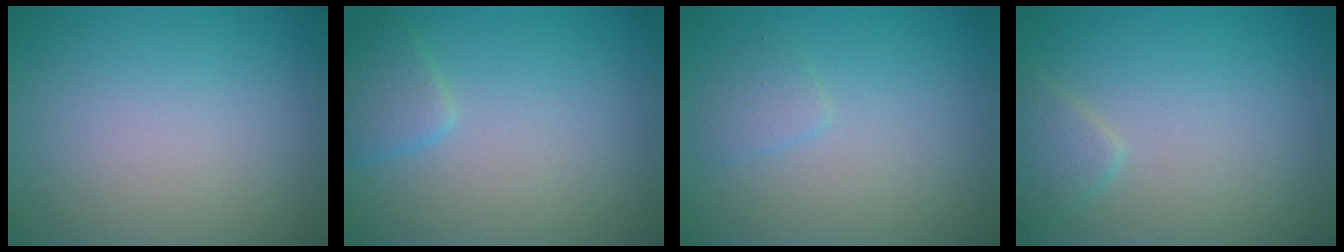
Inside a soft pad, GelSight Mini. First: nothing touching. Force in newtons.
{"total": 1.9, "press": 1.9, "slide": 0.1}
{"total": 1.2, "press": 1.2, "slide": 0.0}
{"total": 1.8, "press": 1.8, "slide": 0.1}